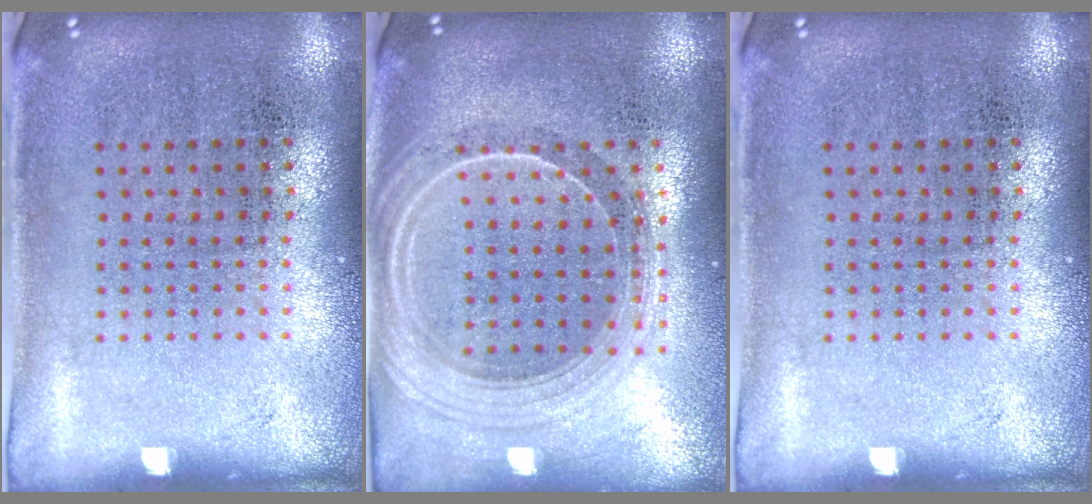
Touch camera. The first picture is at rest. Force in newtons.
{"total": 2.3, "press": 2.0, "slide": 1.2}
{"total": 0.0}